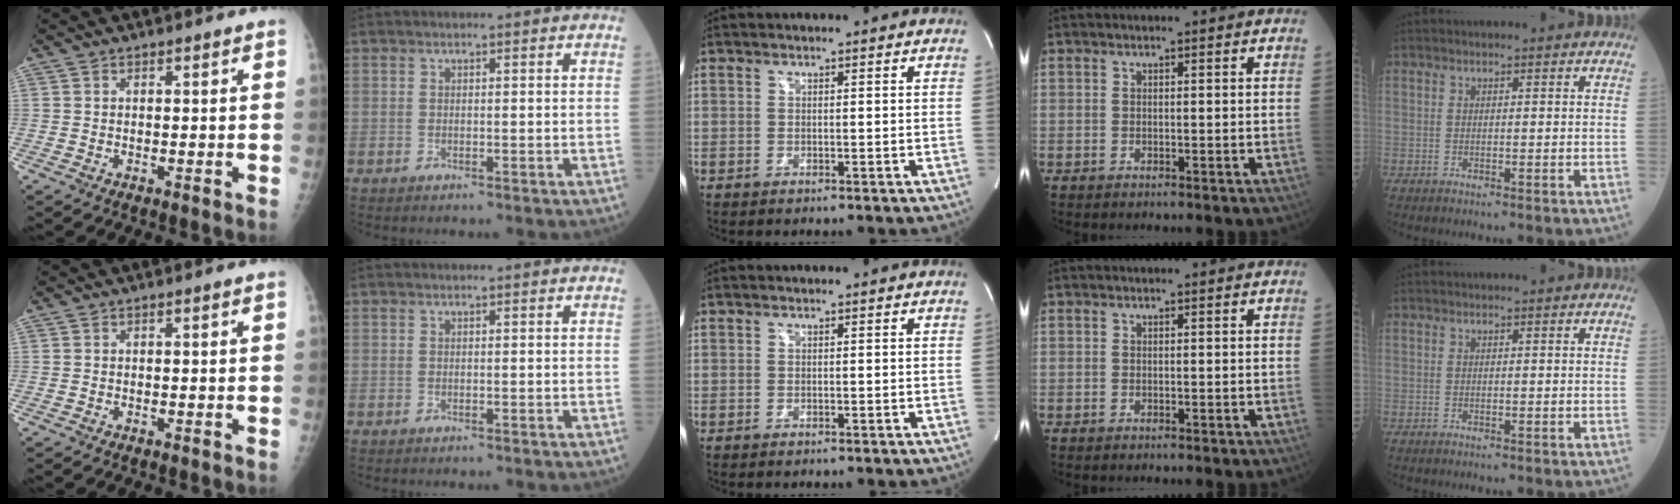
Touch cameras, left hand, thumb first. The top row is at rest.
{}